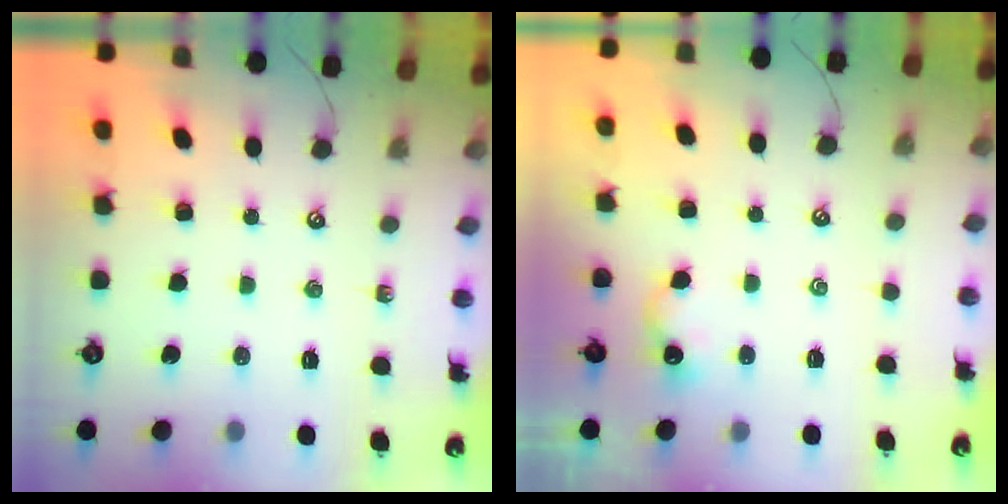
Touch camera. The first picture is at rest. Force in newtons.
{"total": 2.4, "press": 2.4, "slide": 0.2}